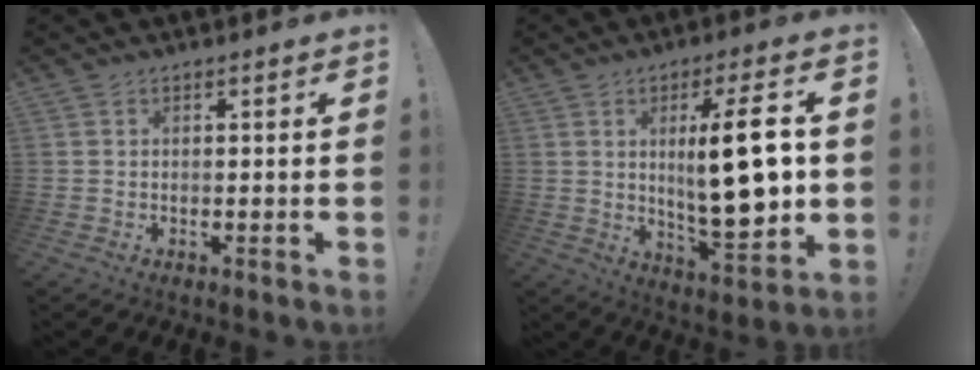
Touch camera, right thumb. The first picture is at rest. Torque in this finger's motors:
{"motor_torque": [-0.02, 0.82, 0.85, 0.65, 0.22]}